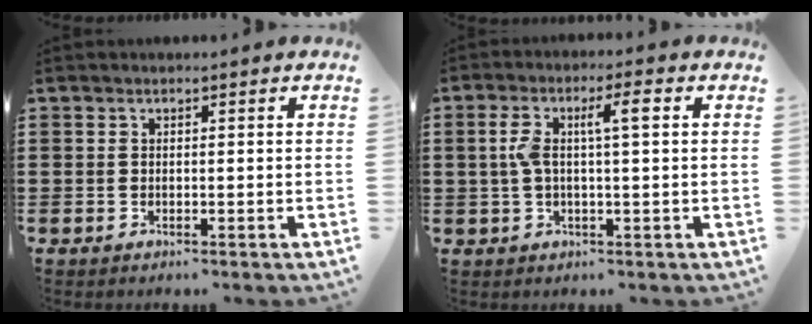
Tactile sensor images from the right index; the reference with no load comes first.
{"total": 5.6, "force": [0.8, 1.1, 5.4], "torque": [-0.110, 0.004, 0.006]}